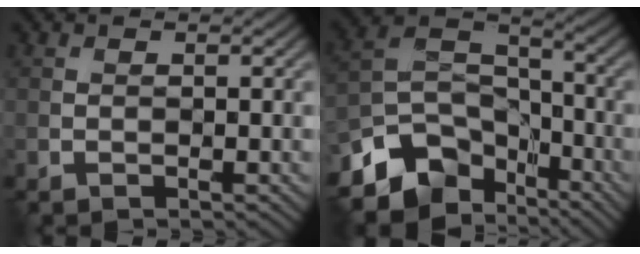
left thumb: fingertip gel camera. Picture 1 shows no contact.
{"total": 12.9, "force": [-8.5, 7.6, 6.2], "torque": [-0.147, -0.019, -0.157]}